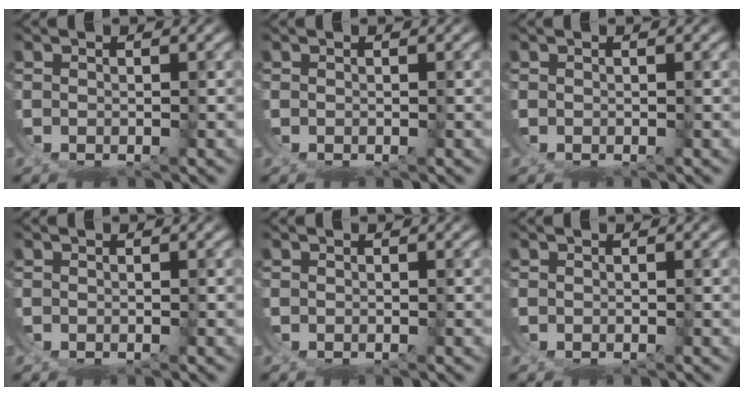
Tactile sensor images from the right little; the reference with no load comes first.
{"total": 0.0}
{"total": 0.0}
{"total": 0.0}
{"total": 0.0}
{"total": 0.0}